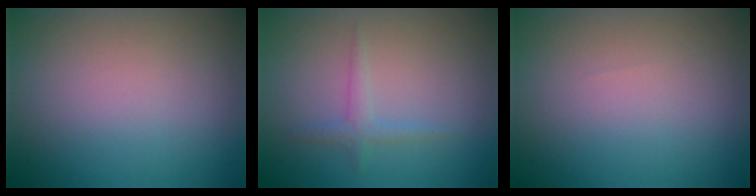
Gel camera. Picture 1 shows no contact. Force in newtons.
{"total": 1.3, "press": 1.3, "slide": 0.0}
{"total": 0.0}